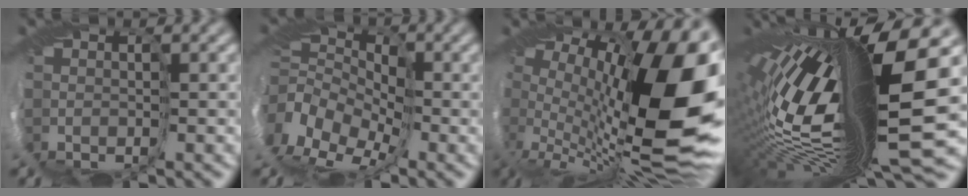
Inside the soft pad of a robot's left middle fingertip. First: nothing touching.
{"total": 7.6, "force": [-2.2, 5.0, 5.3], "torque": [-0.107, 0.010, -0.038]}
{"total": 15.4, "force": [1.0, 4.6, 14.7], "torque": [-0.207, 0.007, 0.020]}
{"total": 17.8, "force": [1.3, 4.5, 17.2], "torque": [-0.314, -0.021, 0.029]}